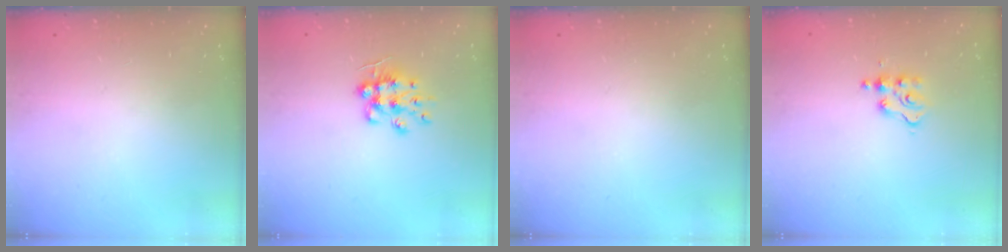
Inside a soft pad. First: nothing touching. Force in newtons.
{"total": 9.4, "press": 9.4, "slide": 0.6}
{"total": 0.0}
{"total": 4.5, "press": 4.4, "slide": 0.6}